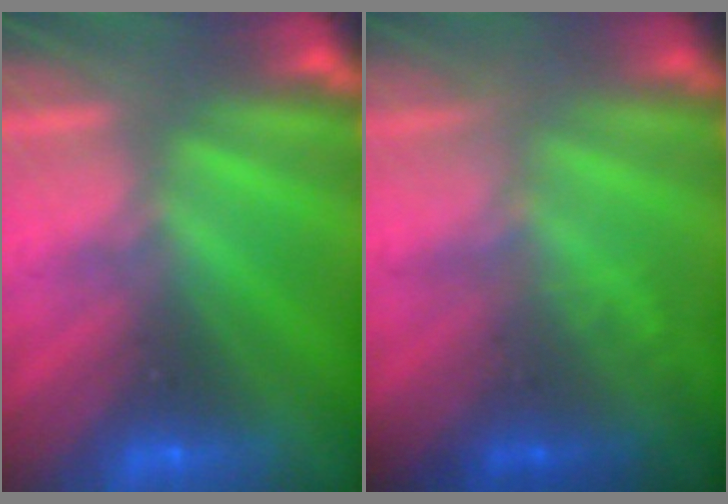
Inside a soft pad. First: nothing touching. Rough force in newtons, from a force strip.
{"total": 1.8}